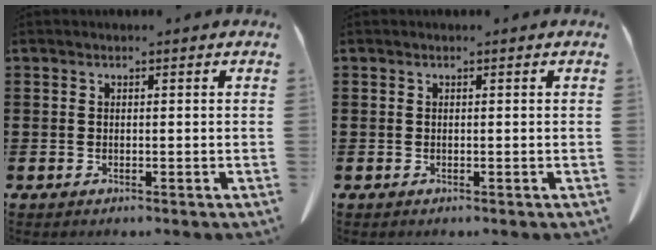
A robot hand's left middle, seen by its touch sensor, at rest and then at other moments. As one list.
[{"total": 0.0}]